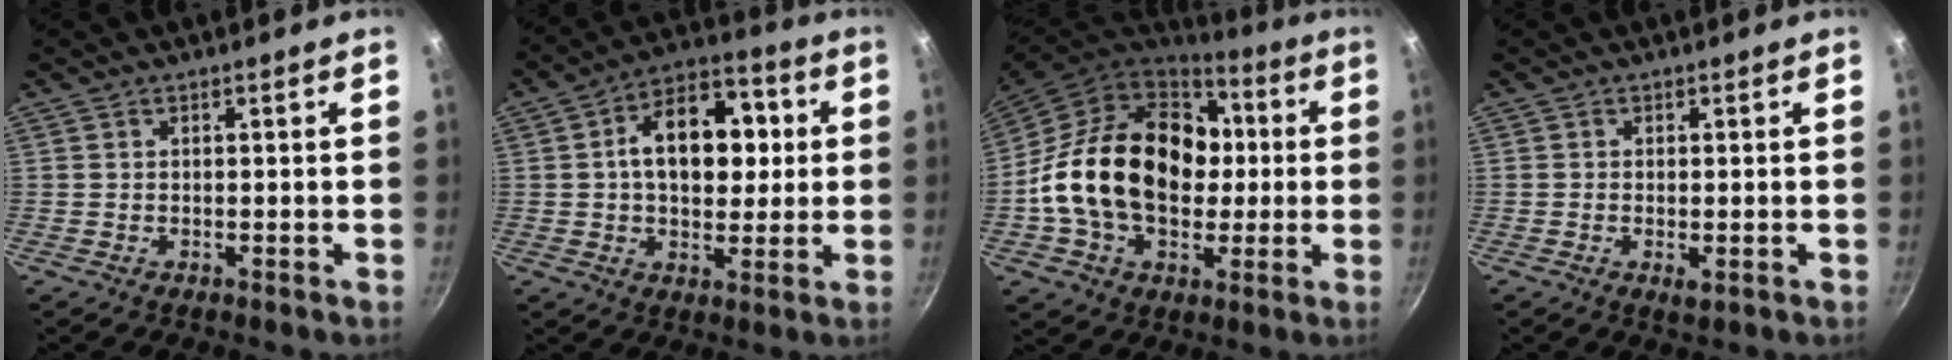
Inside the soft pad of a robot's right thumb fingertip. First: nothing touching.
{"total": 16.1, "force": [2.1, 10.5, 11.9], "torque": [-0.138, 0.022, 0.019]}
{"total": 24.9, "force": [0.6, 18.0, 17.2], "torque": [-0.264, 0.037, 0.012]}
{"total": 1.9, "force": [-0.5, 0.8, 1.6], "torque": [-0.033, -0.005, -0.009]}